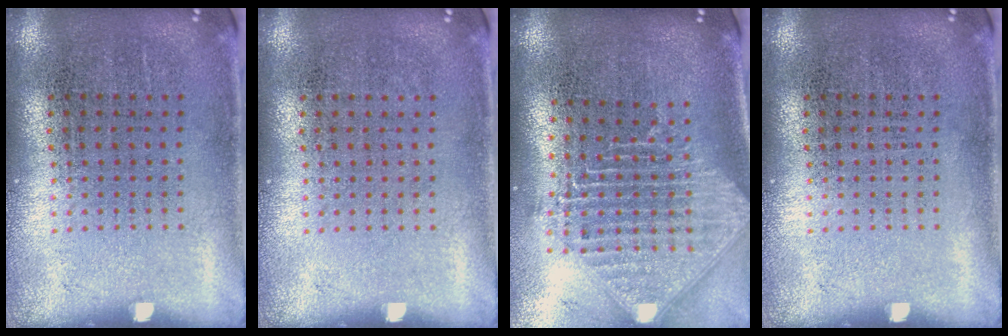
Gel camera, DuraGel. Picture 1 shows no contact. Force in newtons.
{"total": 0.0}
{"total": 2.4, "press": 1.8, "slide": 1.6}
{"total": 0.0}